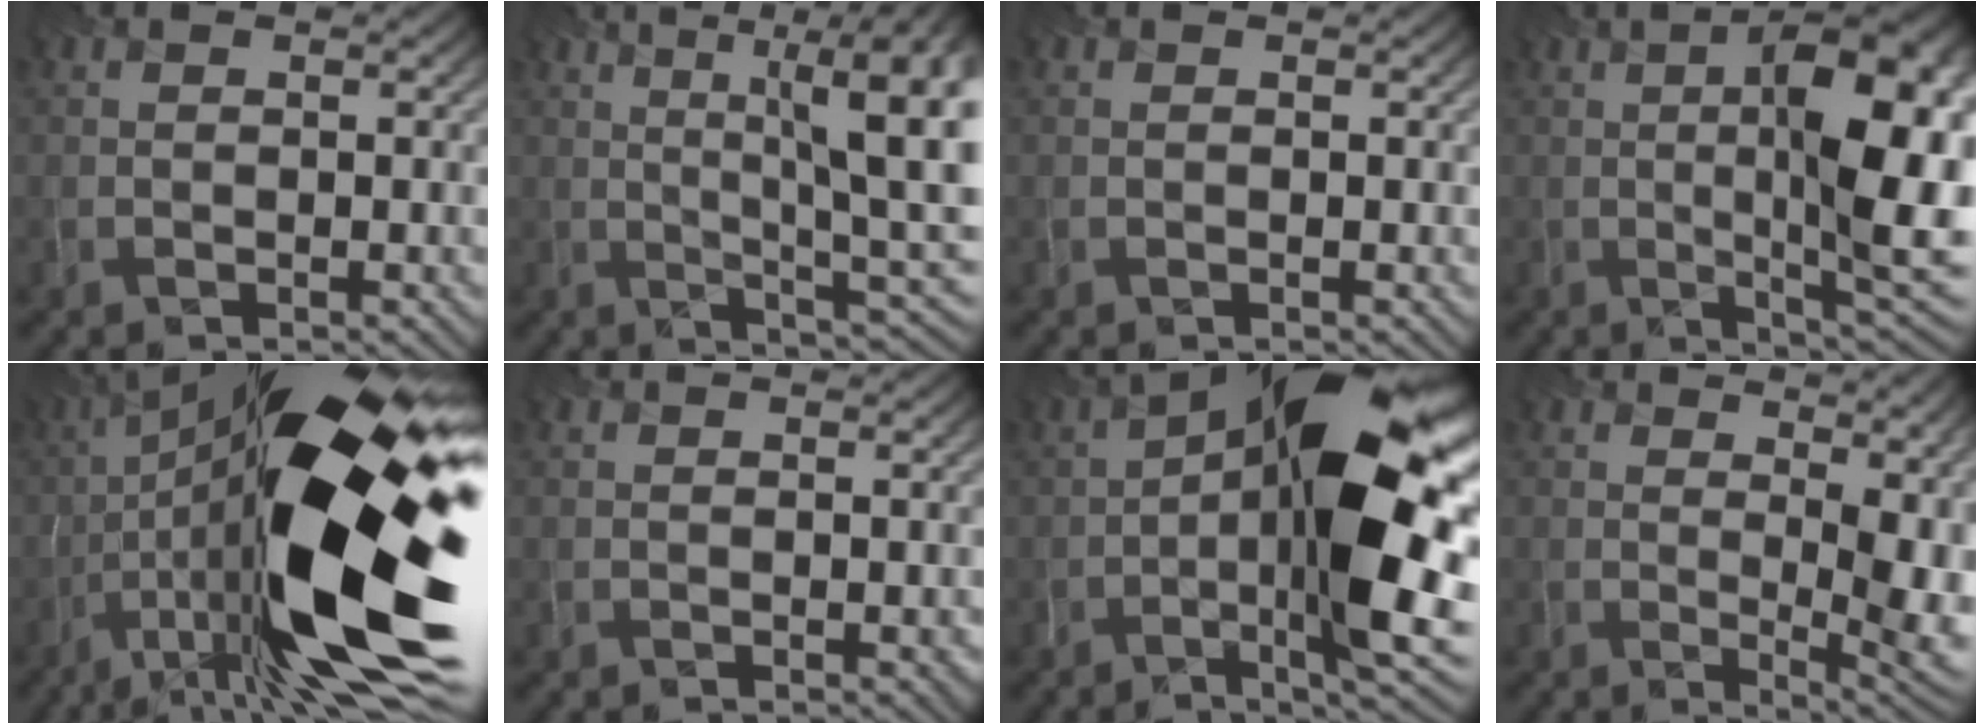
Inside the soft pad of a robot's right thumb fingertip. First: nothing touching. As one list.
[{"total": 14.3, "force": [4.1, 3.2, 13.3], "torque": [-0.176, 0.037, 0.072]}, {"total": 0.0}, {"total": 14.7, "force": [0.5, 4.3, 14.0], "torque": [-0.189, 0.007, 0.011]}, {"total": 22.5, "force": [-3.0, 6.7, 21.3], "torque": [-0.381, 0.021, -0.058]}, {"total": 0.7, "force": [-0.1, 0.5, 0.4], "torque": [-0.007, -0.003, 0.002]}, {"total": 17.0, "force": [-0.7, 4.9, 16.2], "torque": [-0.256, 0.033, -0.012]}, {"total": 9.7, "force": [2.6, 5.0, 7.9], "torque": [-0.102, -0.001, 0.057]}]